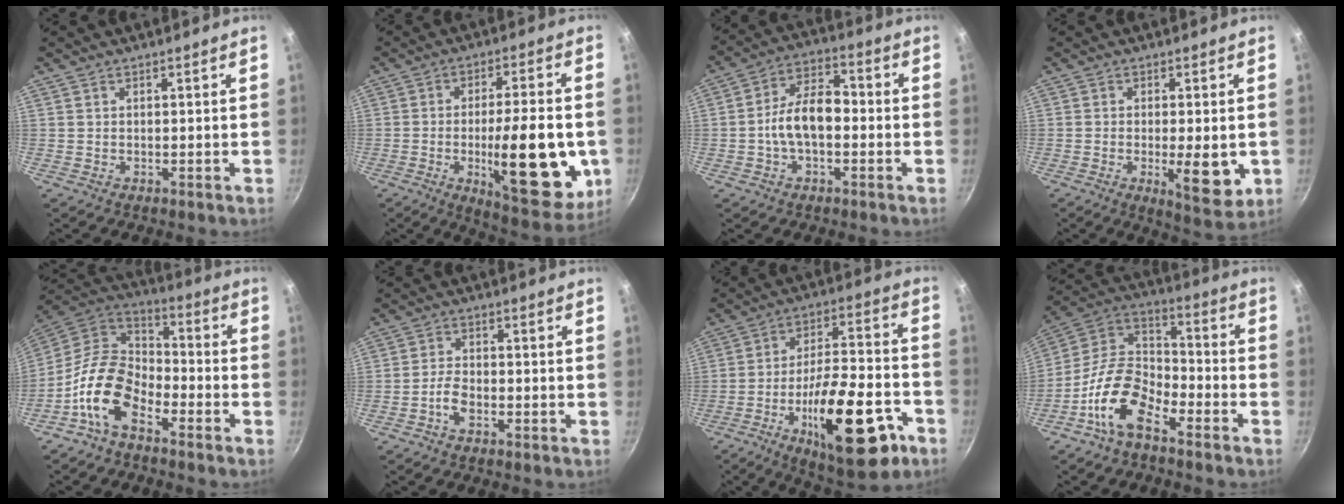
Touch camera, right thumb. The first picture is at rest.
{"total": 21.4, "force": [-4.3, 7.1, 19.7], "torque": [-0.253, 0.001, -0.056]}
{"total": 10.2, "force": [-1.6, 6.0, 8.1], "torque": [-0.121, 0.043, -0.040]}
{"total": 9.1, "force": [-1.7, 3.0, 8.4], "torque": [-0.112, -0.011, -0.016]}
{"total": 14.0, "force": [-7.1, 8.2, 8.7], "torque": [-0.145, 0.064, -0.157]}
{"total": 4.9, "force": [-2.4, 2.5, 3.5], "torque": [-0.066, 0.024, -0.049]}
{"total": 23.5, "force": [-10.2, 8.7, 19.3], "torque": [-0.263, 0.049, -0.147]}
{"total": 15.0, "force": [-8.4, 7.9, 9.6], "torque": [-0.167, 0.078, -0.181]}